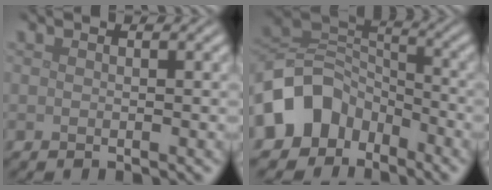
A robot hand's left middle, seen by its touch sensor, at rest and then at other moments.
{"total": 8.2, "force": [-4.6, 6.0, 3.3], "torque": [-0.052, 0.002, -0.102]}